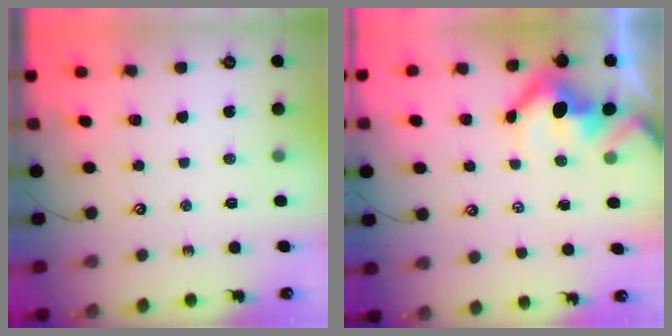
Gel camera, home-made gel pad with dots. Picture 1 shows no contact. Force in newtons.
{"total": 6.1, "press": 6.0, "slide": 1.0}